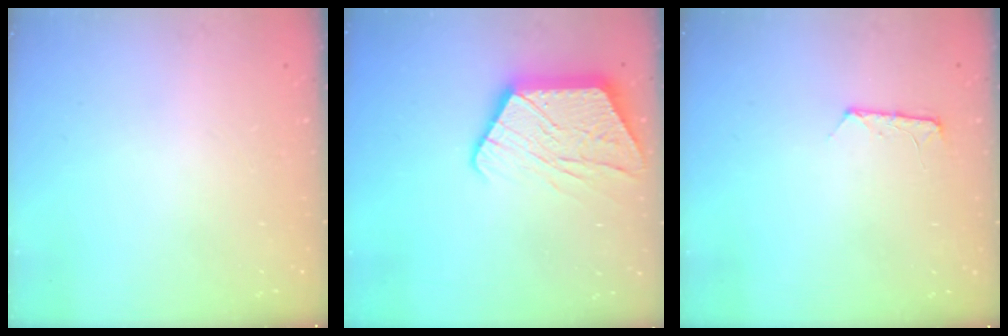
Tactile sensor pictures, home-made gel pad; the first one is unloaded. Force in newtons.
{"total": 14.2, "press": 14.2, "slide": 1.0}
{"total": 6.7, "press": 6.7, "slide": 0.7}